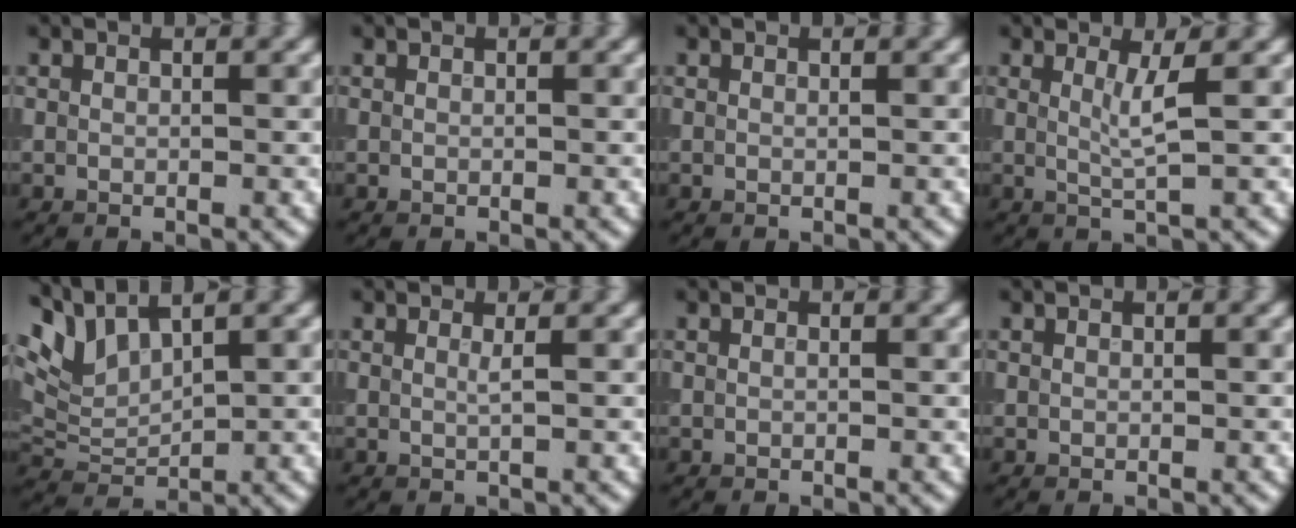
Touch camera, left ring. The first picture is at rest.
{"total": 0.0}
{"total": 0.0}
{"total": 2.2, "force": [0.5, 0.4, 2.1], "torque": [-0.039, -0.006, 0.006]}
{"total": 3.9, "force": [3.1, 1.2, 2.0], "torque": [-0.052, 0.003, 0.063]}
{"total": 0.8, "force": [0.2, 0.2, 0.7], "torque": [-0.008, -0.002, 0.000]}
{"total": 0.0}
{"total": 0.0}